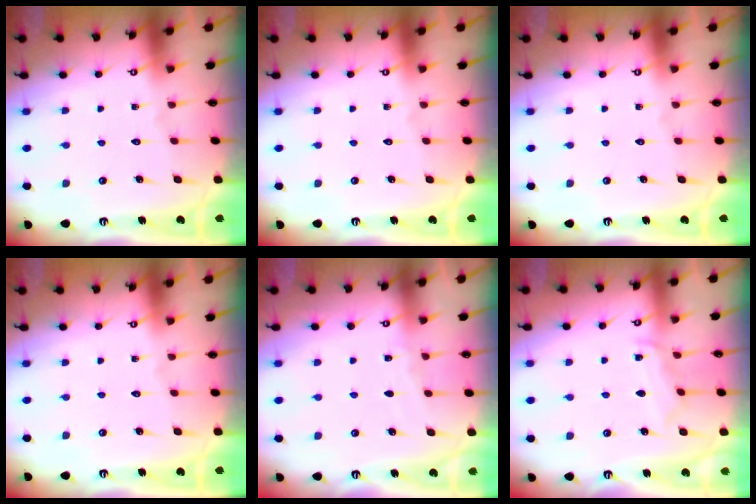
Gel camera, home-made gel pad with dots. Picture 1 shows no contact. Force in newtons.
{"total": 0.0}
{"total": 0.0}
{"total": 0.0}
{"total": 2.4, "press": 2.4, "slide": 0.3}
{"total": 6.1, "press": 6.1, "slide": 0.8}